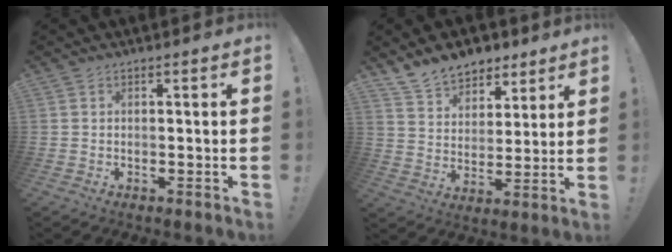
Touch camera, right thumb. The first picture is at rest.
{"total": 11.8, "force": [9.4, 6.6, 2.6], "torque": [-0.049, -0.070, 0.183]}